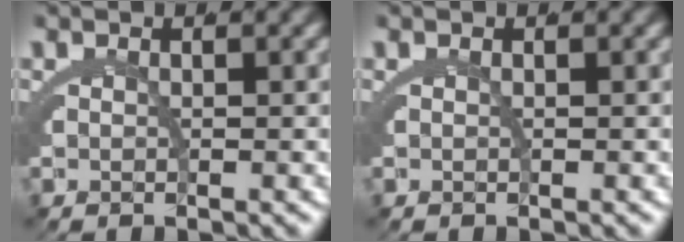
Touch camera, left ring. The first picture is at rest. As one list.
[{"total": 0.0}]